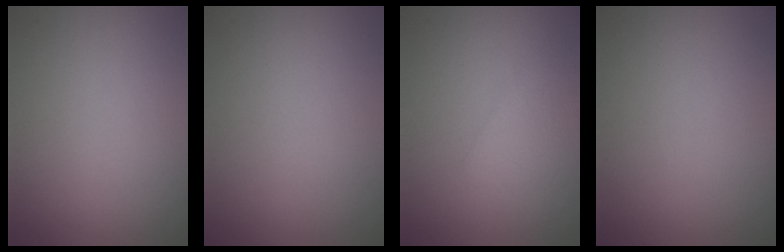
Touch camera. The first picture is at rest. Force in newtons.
{"total": 0.0}
{"total": 2.3, "press": 2.3, "slide": 0.1}
{"total": 0.0}